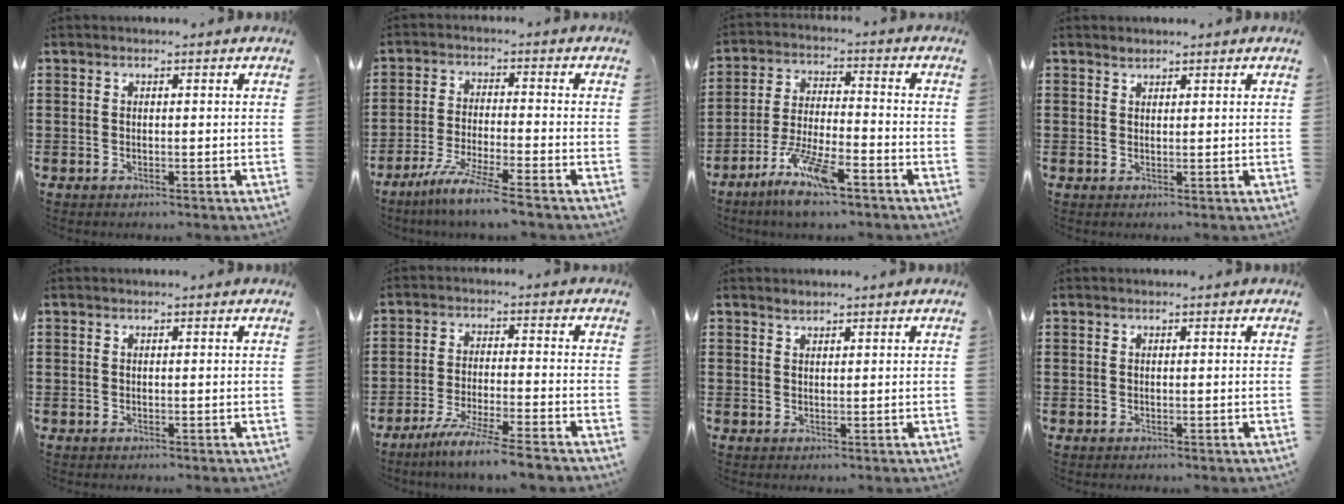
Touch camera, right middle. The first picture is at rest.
{"total": 6.3, "force": [-5.2, -0.5, 3.4], "torque": [-0.073, -0.018, -0.100]}
{"total": 8.9, "force": [-6.3, 1.4, 6.2], "torque": [-0.127, -0.004, -0.119]}
{"total": 1.1, "force": [1.1, 0.1, 0.0], "torque": [-0.002, -0.001, 0.022]}
{"total": 0.0}
{"total": 6.2, "force": [-5.4, -0.7, 3.0], "torque": [-0.057, -0.017, -0.102]}
{"total": 1.2, "force": [1.2, 0.2, 0.1], "torque": [-0.004, 0.000, 0.023]}
{"total": 0.0}